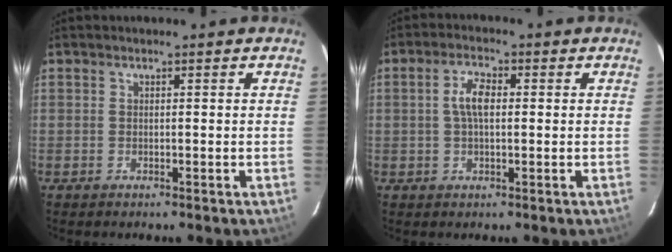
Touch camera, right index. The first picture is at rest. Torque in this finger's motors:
{"motor_torque": [0.13, -0.10, 0.12, 0.08]}